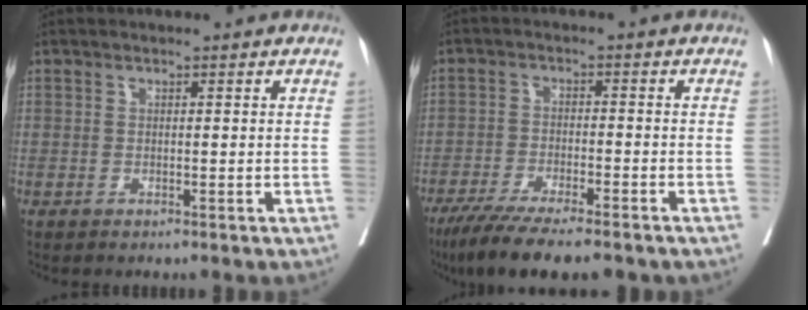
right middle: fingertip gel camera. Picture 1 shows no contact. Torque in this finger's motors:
{"motor_torque": [0.35, -0.29, 0.17, 0.11]}